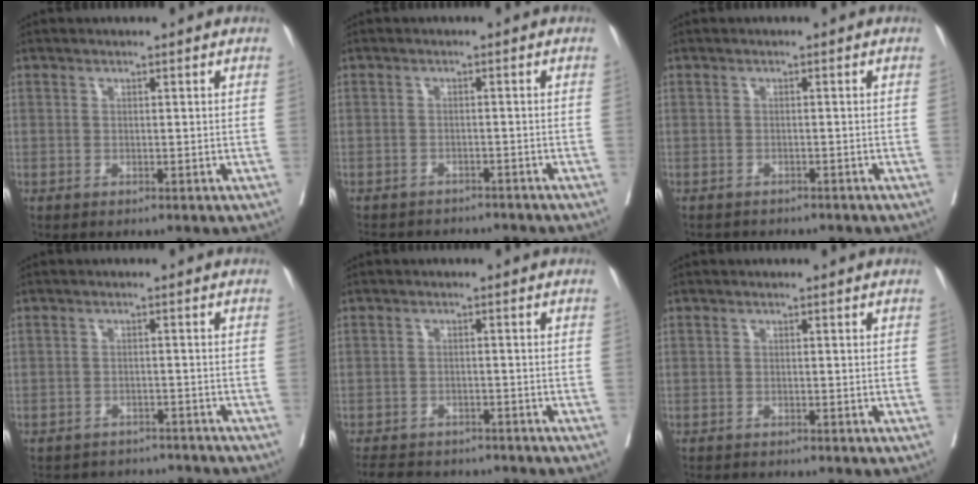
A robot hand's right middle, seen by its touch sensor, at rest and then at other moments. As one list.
[{"total": 9.3, "force": [-8.6, 2.9, 2.0], "torque": [-0.035, 0.006, -0.108]}, {"total": 4.7, "force": [-4.2, 1.8, 1.1], "torque": [-0.018, -0.002, -0.053]}, {"total": 11.4, "force": [-10.8, 3.2, 2.1], "torque": [-0.039, 0.015, -0.134]}, {"total": 11.1, "force": [-9.9, 3.6, 3.4], "torque": [-0.072, -0.001, -0.131]}, {"total": 3.9, "force": [-3.8, 0.0, 1.0], "torque": [-0.009, -0.011, -0.062]}]